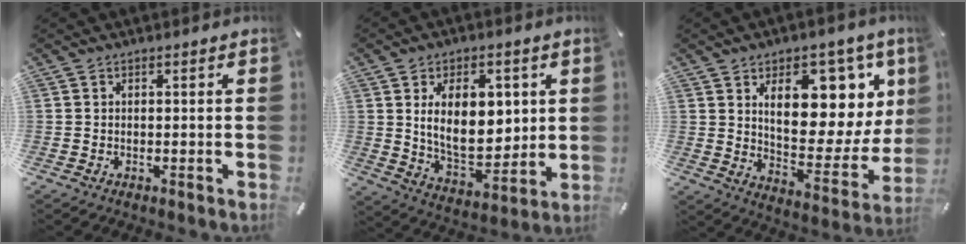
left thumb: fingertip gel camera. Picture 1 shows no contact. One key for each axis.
{"total": 15.2, "fx": 3.4, "fy": 9.2, "fz": 11.6, "tx": -0.188, "ty": -0.008, "tz": 0.057}
{"total": 17.3, "fx": 8.6, "fy": 9.8, "fz": 11.4, "tx": -0.149, "ty": -0.070, "tz": 0.148}